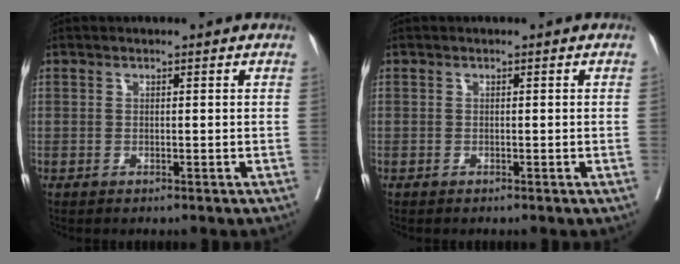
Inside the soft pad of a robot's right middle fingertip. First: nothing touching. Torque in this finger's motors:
{"motor_torque": [0.34, -0.37, -0.06, -0.21]}